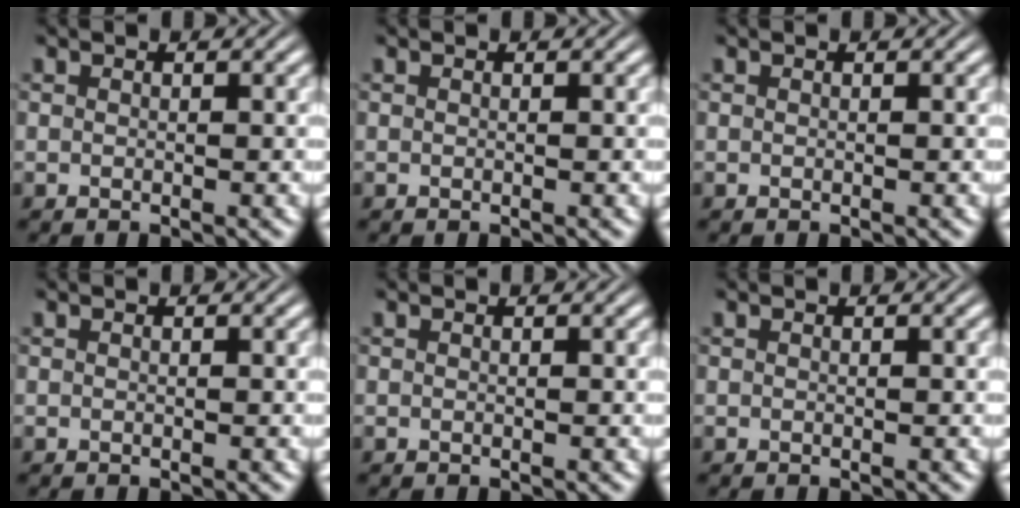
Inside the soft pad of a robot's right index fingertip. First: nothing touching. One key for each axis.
{"total": 0.0}
{"total": 0.0}
{"total": 0.0}
{"total": 0.0}
{"total": 0.0}